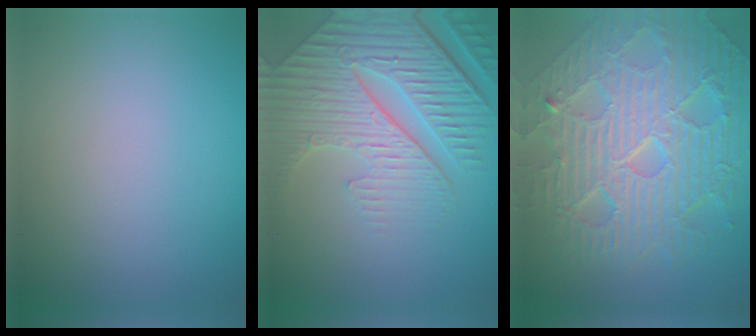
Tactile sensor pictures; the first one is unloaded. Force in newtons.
{"total": 9.0, "press": 6.3, "slide": 6.5}
{"total": 11.3, "press": 7.5, "slide": 8.4}